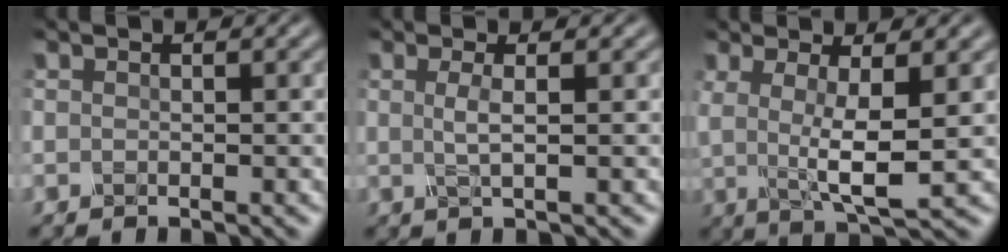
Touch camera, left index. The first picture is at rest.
{"total": 1.8, "force": [0.3, 0.5, 1.7], "torque": [-0.034, -0.002, 0.003]}
{"total": 4.8, "force": [0.6, 1.1, 4.7], "torque": [-0.092, -0.007, 0.015]}